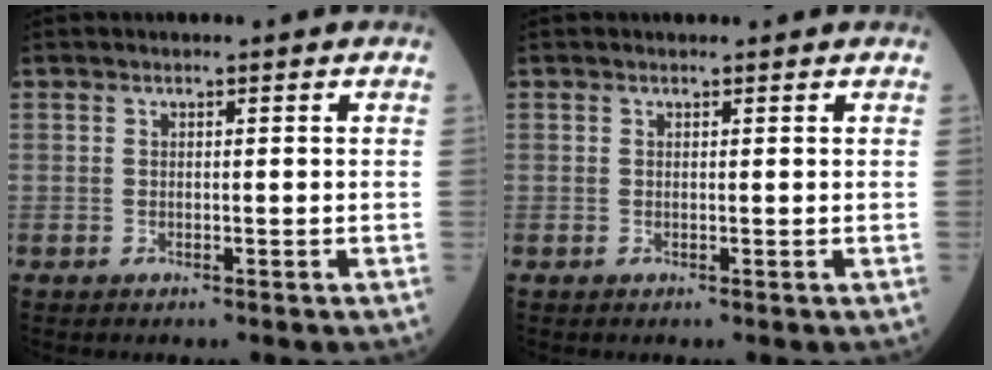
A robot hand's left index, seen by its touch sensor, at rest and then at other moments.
{"total": 0.5, "force": [0.5, 0.0, 0.1], "torque": [-0.006, 0.007, 0.010]}